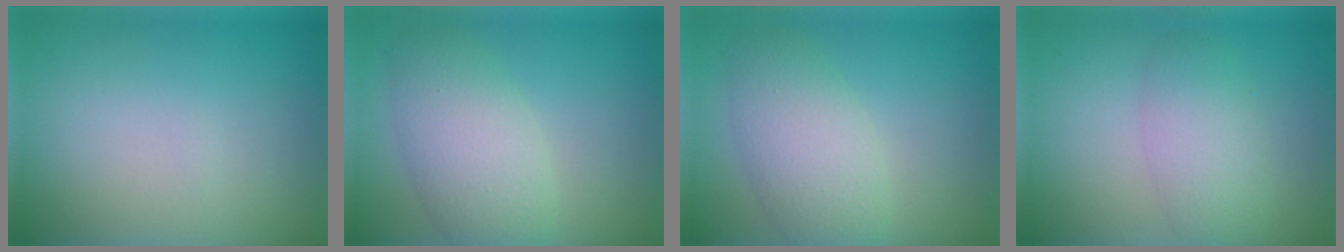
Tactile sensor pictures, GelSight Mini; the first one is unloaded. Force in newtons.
{"total": 5.3, "press": 5.3, "slide": 0.3}
{"total": 4.8, "press": 4.7, "slide": 0.2}
{"total": 3.8, "press": 3.8, "slide": 0.2}